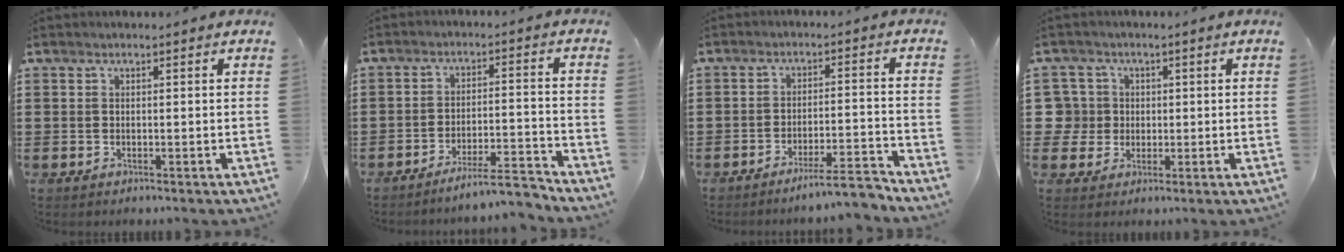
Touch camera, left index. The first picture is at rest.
{"total": 6.3, "force": [-5.8, 0.0, 2.7], "torque": [-0.044, -0.004, -0.109]}
{"total": 5.9, "force": [-5.2, -0.1, 2.9], "torque": [-0.043, -0.007, -0.096]}
{"total": 4.9, "force": [0.3, 4.8, 0.7], "torque": [-0.044, 0.014, 0.001]}